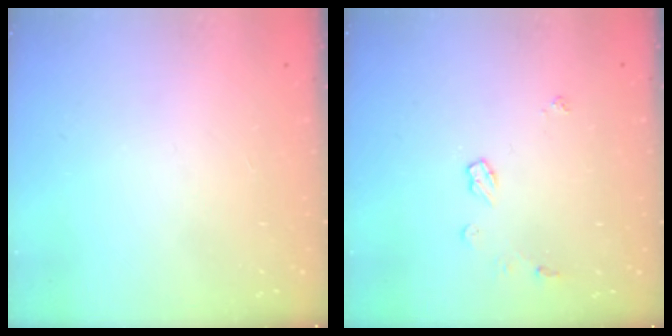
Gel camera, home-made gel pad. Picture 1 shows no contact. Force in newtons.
{"total": 5.6, "press": 5.6, "slide": 0.7}